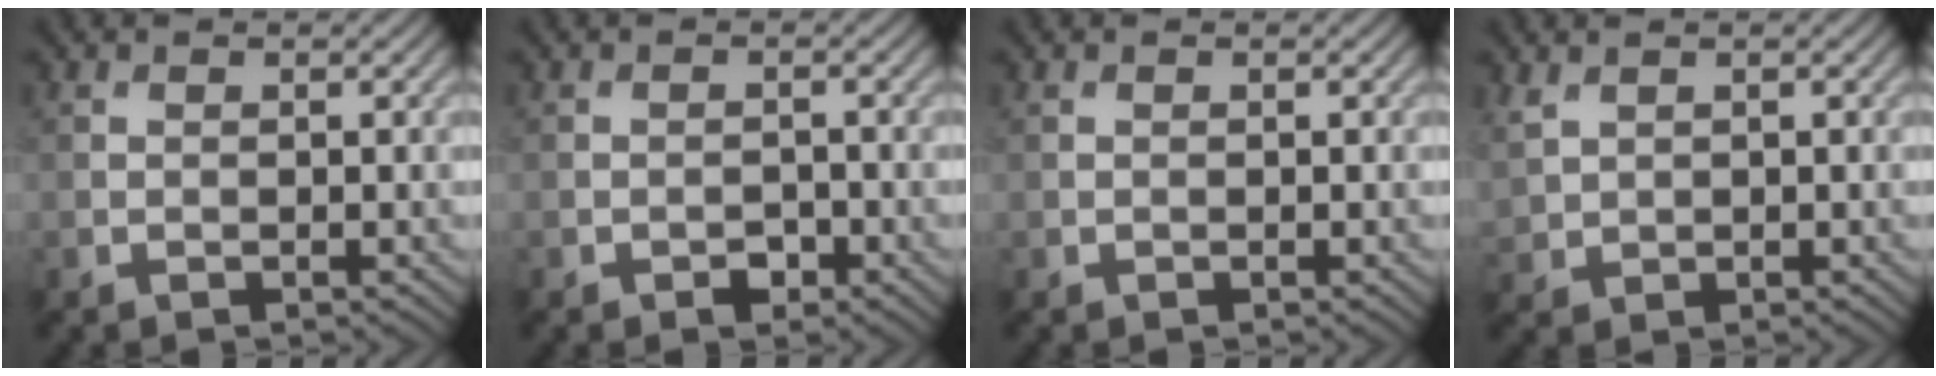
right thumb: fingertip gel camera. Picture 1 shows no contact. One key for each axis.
{"total": 1.5, "fx": -0.9, "fy": 0.9, "fz": 0.8, "tx": -0.010, "ty": 0.001, "tz": -0.018}
{"total": 0.0}
{"total": 2.0, "fx": 1.1, "fy": 1.3, "fz": 1.0, "tx": -0.032, "ty": 0.000, "tz": 0.028}